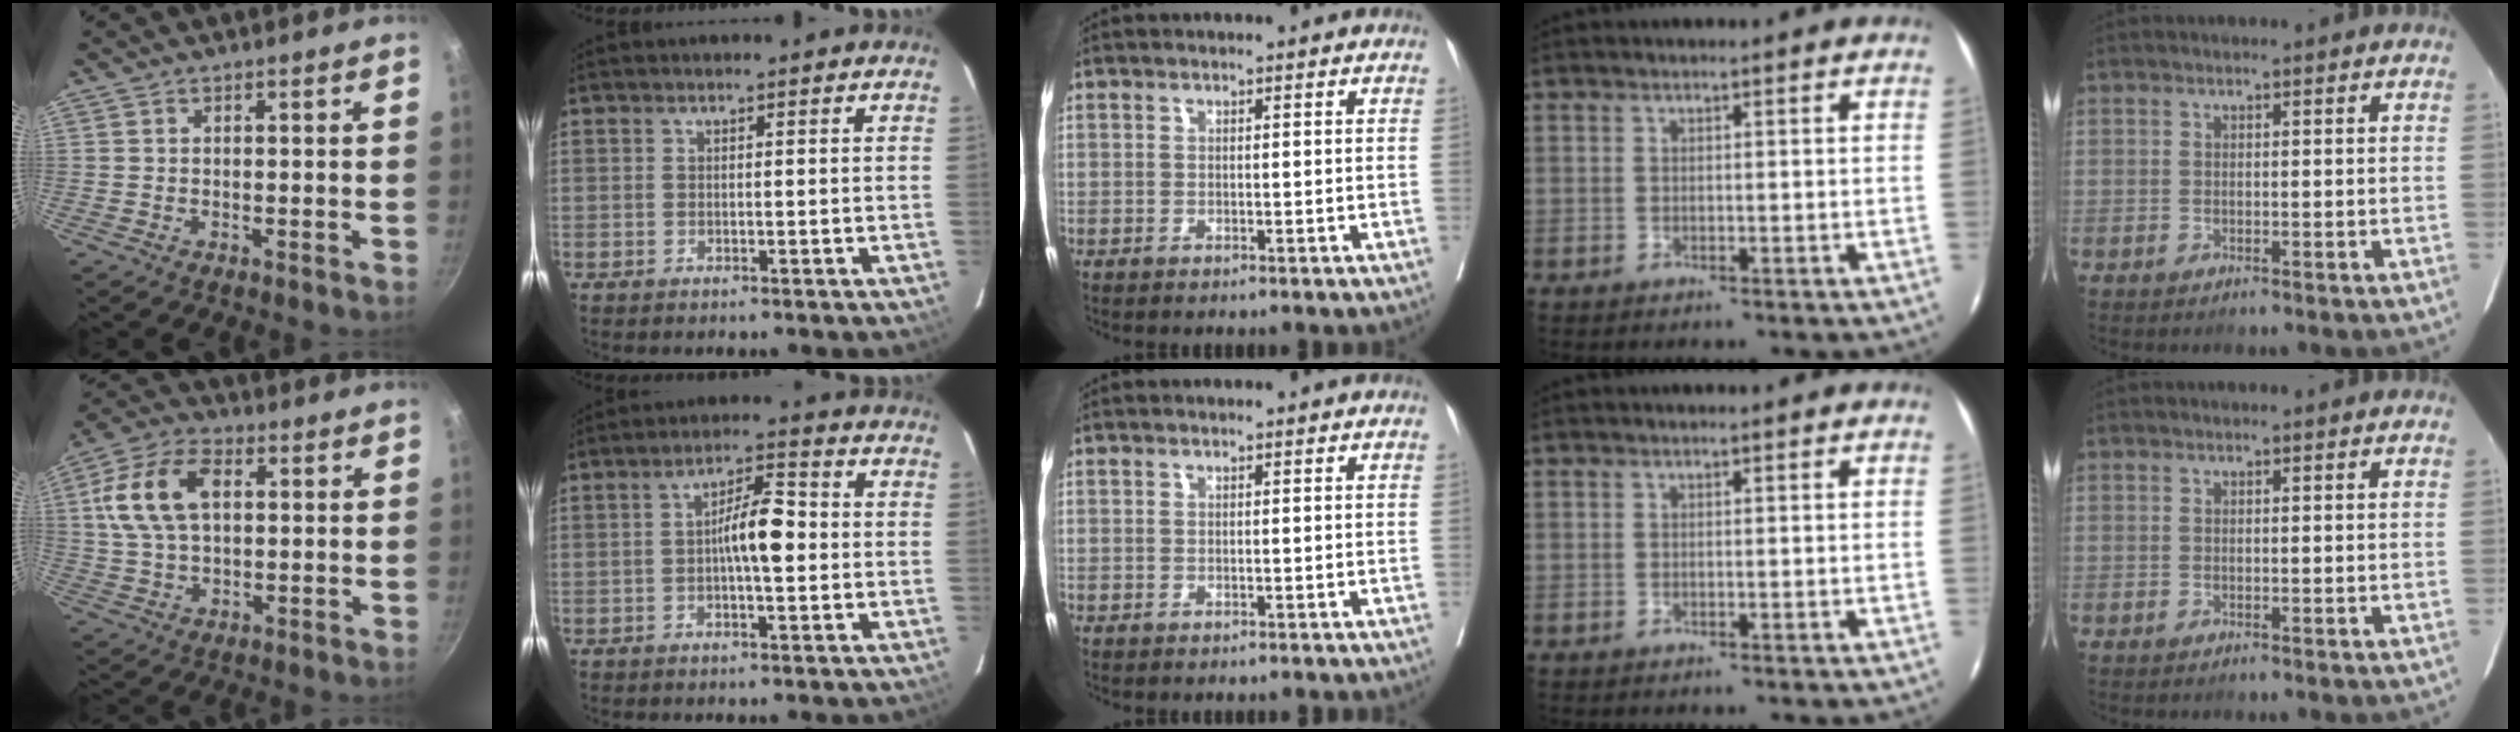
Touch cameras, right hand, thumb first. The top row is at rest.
{"thumb": {"total": 13.5, "force": [2.7, 8.3, 10.4], "torque": [-0.200, 0.018, 0.046]}, "index": {"total": 6.9, "force": [-0.4, 1.6, 6.7], "torque": [-0.117, 0.018, -0.010]}}